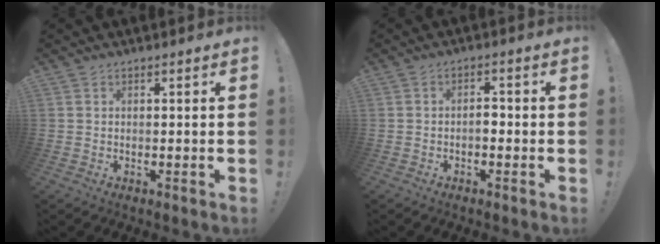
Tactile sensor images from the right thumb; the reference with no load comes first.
{"total": 2.7, "force": [-1.3, 1.4, 1.8], "torque": [-0.036, 0.008, -0.024]}